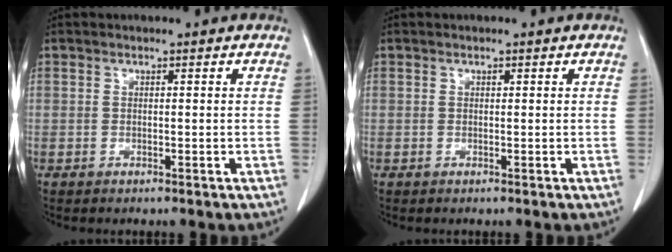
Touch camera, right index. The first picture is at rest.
{"total": 0.0}